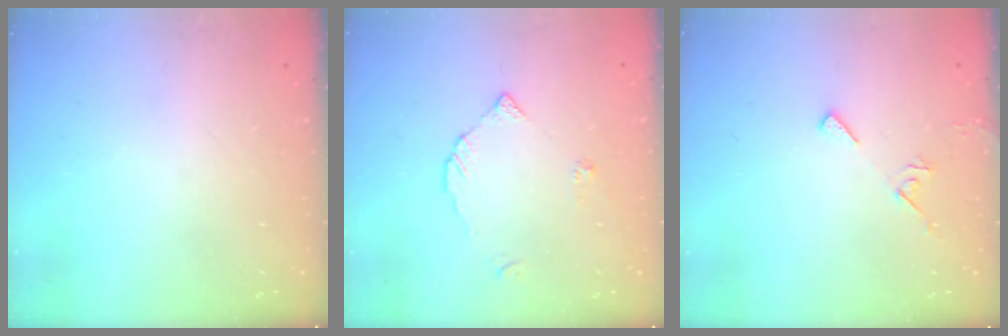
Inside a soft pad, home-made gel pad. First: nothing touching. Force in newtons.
{"total": 2.9, "press": 2.9, "slide": 0.1}
{"total": 5.2, "press": 5.2, "slide": 0.6}